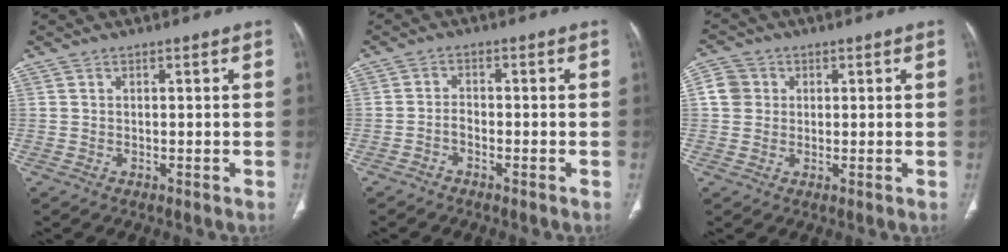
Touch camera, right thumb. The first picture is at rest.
{"total": 1.7, "force": [-1.1, 0.9, 0.8], "torque": [-0.012, 0.015, -0.023]}
{"total": 4.7, "force": [0.8, 4.4, 1.5], "torque": [-0.017, 0.008, 0.012]}